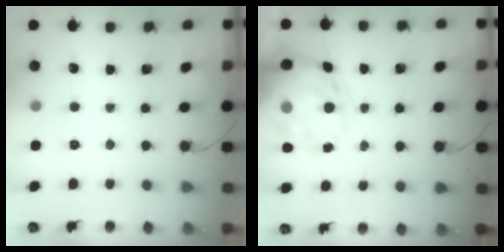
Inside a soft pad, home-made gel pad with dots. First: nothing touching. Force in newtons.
{"total": 20.1, "press": 19.6, "slide": 4.7}